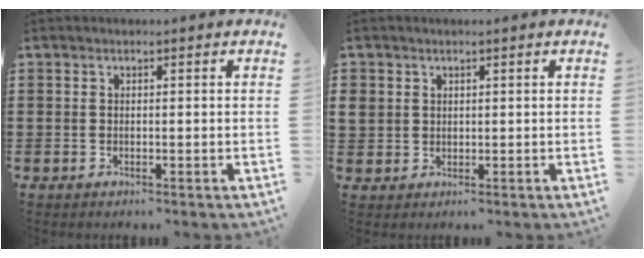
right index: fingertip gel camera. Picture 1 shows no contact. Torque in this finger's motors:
{"motor_torque": [0.26, 0.39, 0.03, 0.03]}